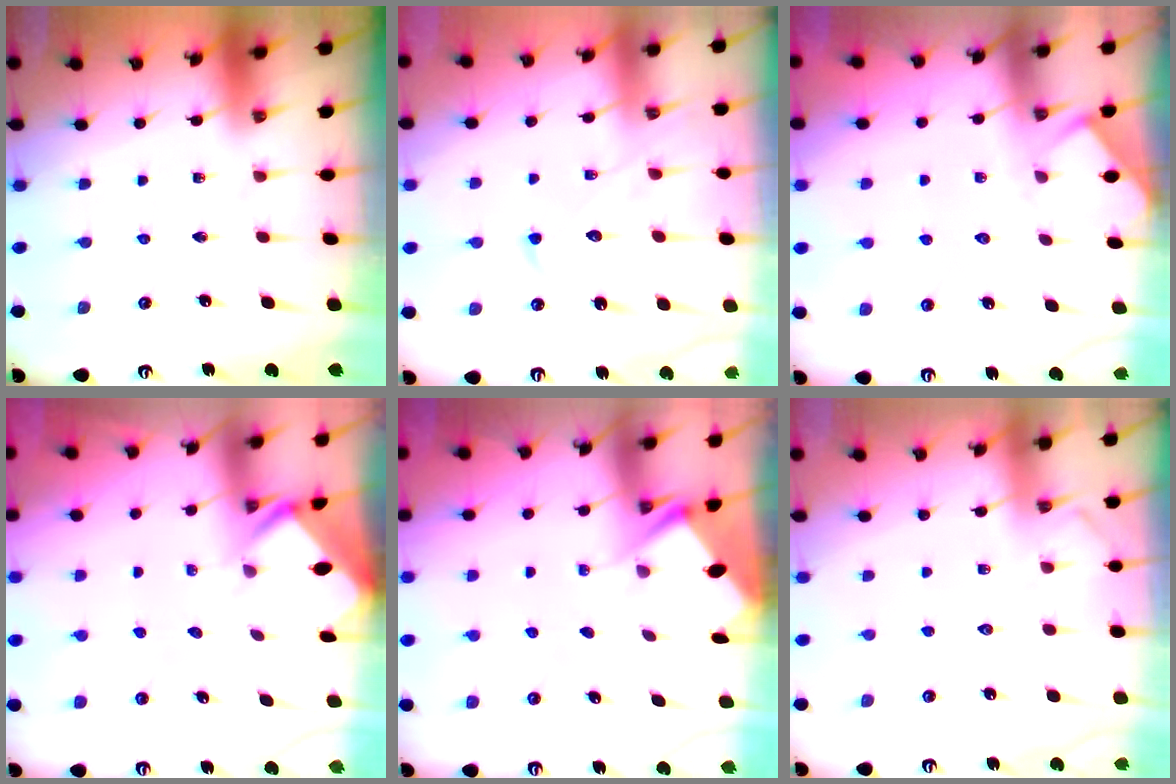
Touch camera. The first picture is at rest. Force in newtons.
{"total": 12.5, "press": 12.4, "slide": 1.1}
{"total": 4.3, "press": 4.2, "slide": 0.5}
{"total": 2.8, "press": 2.8, "slide": 0.2}
{"total": 2.9, "press": 2.9, "slide": 0.3}
{"total": 5.0, "press": 5.0, "slide": 0.6}